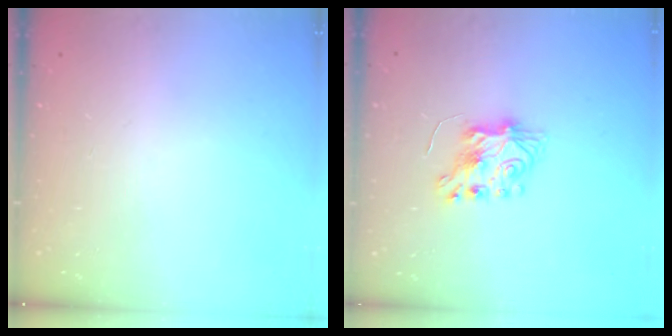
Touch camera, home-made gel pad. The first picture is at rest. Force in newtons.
{"total": 6.9, "press": 6.9, "slide": 0.4}